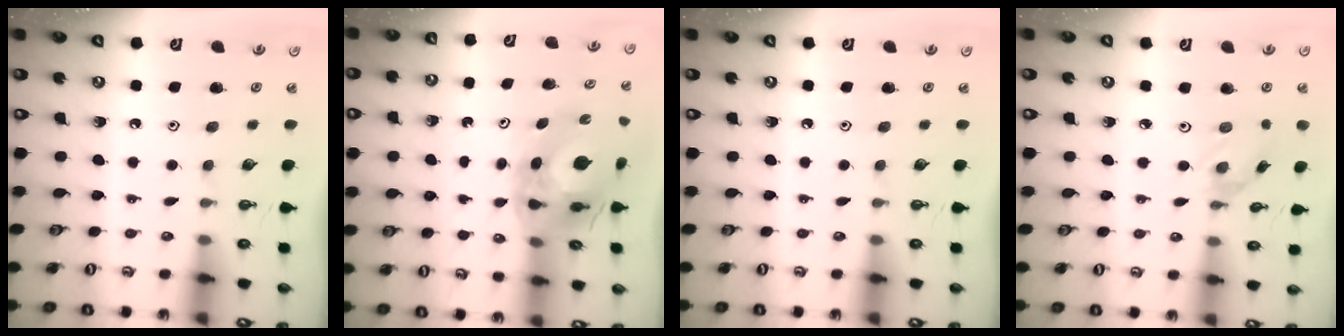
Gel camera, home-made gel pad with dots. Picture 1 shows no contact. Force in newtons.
{"total": 11.2, "press": 11.1, "slide": 1.0}
{"total": 0.0}
{"total": 1.5, "press": 1.5, "slide": 0.0}